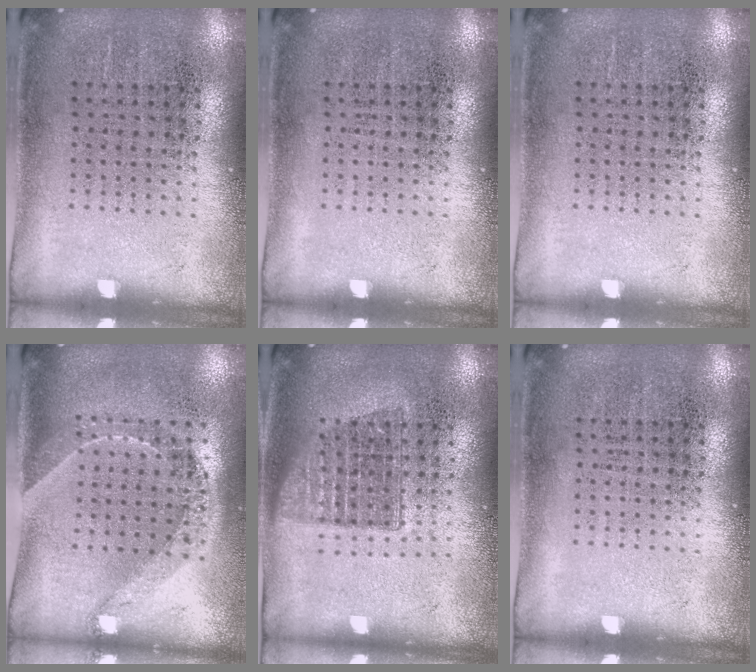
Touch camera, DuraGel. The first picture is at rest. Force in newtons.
{"total": 0.0}
{"total": 0.0}
{"total": 1.6, "press": 1.3, "slide": 0.9}
{"total": 1.4, "press": 1.1, "slide": 0.8}
{"total": 0.0}